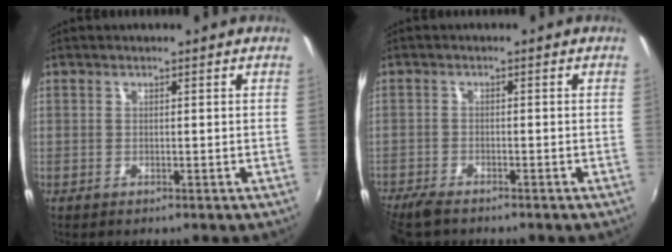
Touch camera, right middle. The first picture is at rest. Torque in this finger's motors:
{"motor_torque": [1.05, -1.09, 0.33, 0.07]}